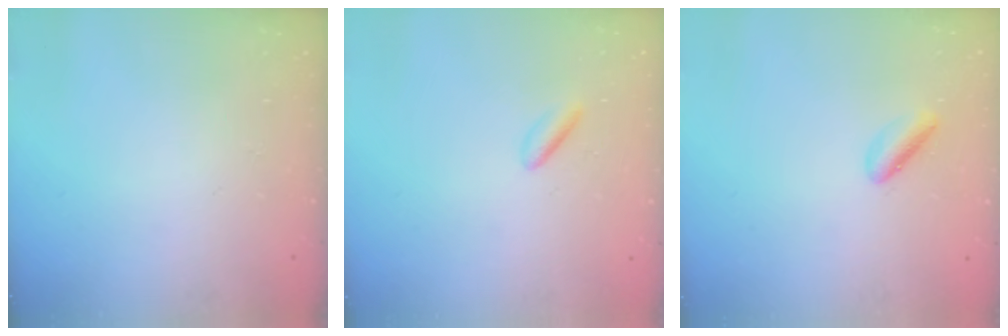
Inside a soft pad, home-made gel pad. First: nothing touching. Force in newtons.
{"total": 1.5, "press": 1.3, "slide": 0.7}
{"total": 2.5, "press": 2.5, "slide": 0.5}